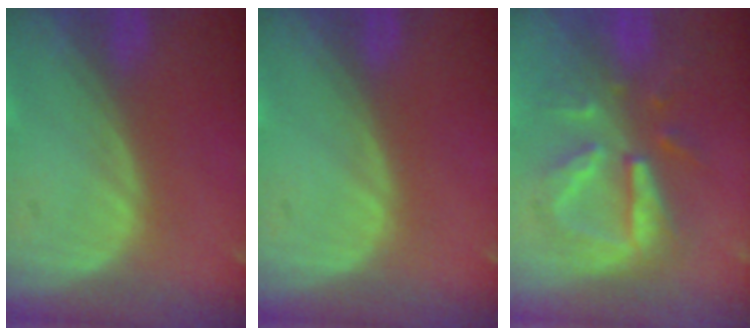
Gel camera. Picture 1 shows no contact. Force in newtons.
{"total": 0.0}
{"total": 8.0, "press": 8.0, "slide": 0.1}